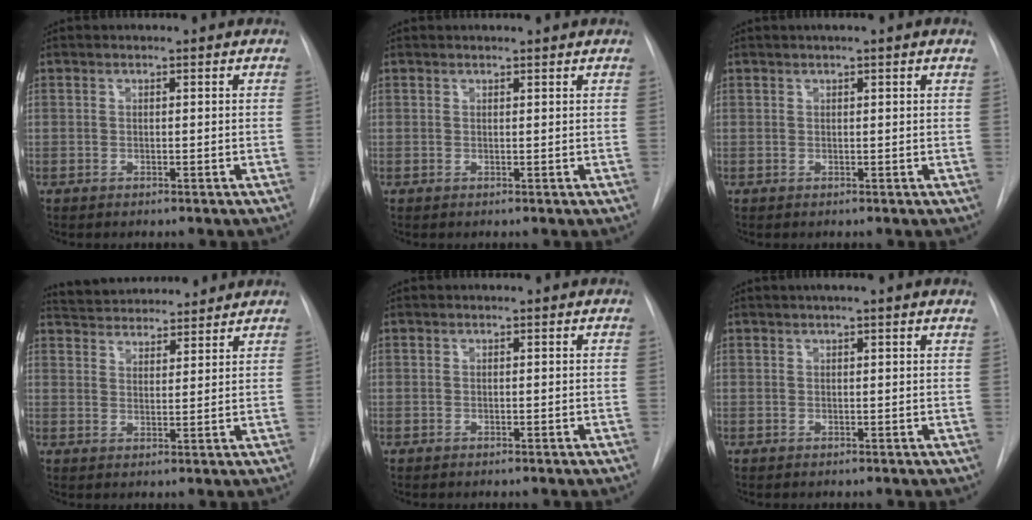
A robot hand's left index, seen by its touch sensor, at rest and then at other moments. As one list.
[{"total": 1.4, "force": [1.4, -0.3, 0.2], "torque": [-0.008, 0.006, 0.022]}, {"total": 1.6, "force": [1.0, -0.3, 1.2], "torque": [-0.022, 0.009, 0.016]}, {"total": 11.9, "force": [11.3, 2.6, 2.9], "torque": [-0.042, 0.026, 0.170]}, {"total": 0.0}, {"total": 3.3, "force": [2.6, -0.4, 2.0], "torque": [-0.025, 0.018, 0.034]}]